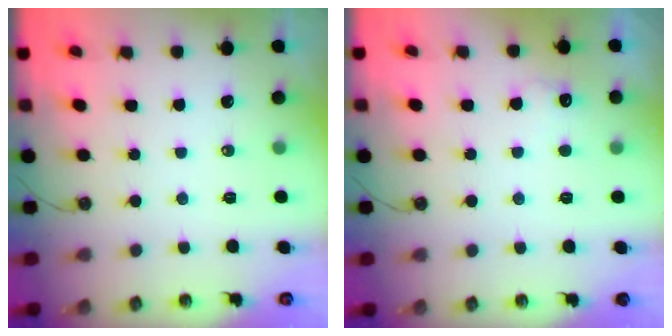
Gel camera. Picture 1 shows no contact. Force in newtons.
{"total": 5.7, "press": 5.6, "slide": 1.3}